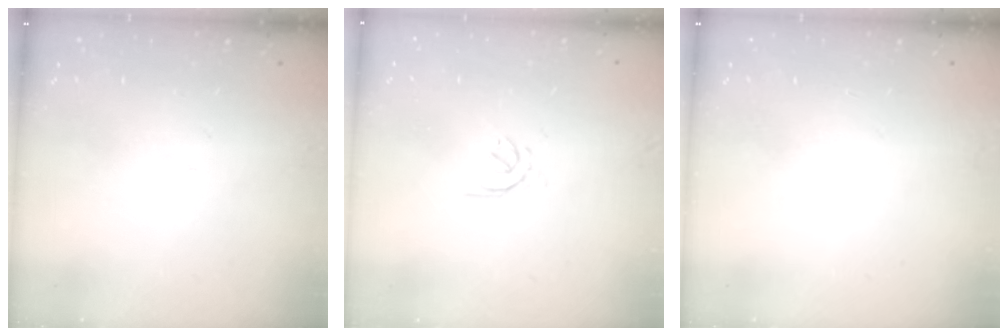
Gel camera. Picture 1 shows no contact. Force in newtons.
{"total": 2.2, "press": 2.1, "slide": 0.7}
{"total": 0.0}